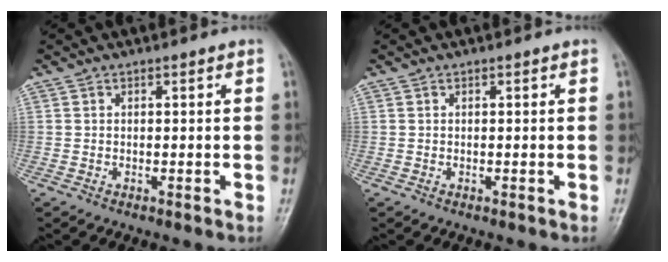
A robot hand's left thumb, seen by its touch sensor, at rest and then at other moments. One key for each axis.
{"total": 0.0}